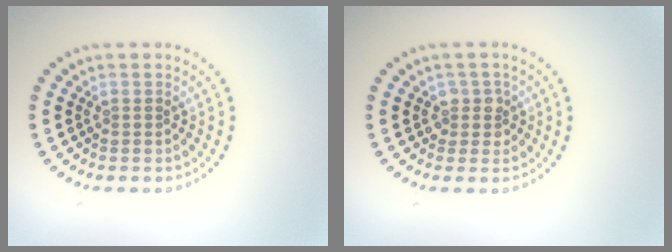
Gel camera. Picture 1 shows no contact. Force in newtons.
{"total": 1.7, "press": 1.5, "slide": 0.7}